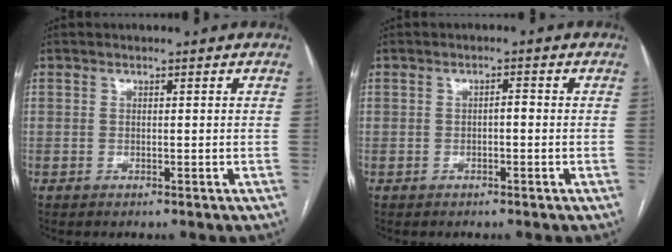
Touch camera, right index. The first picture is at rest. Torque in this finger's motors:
{"motor_torque": [0.24, -0.07, 0.08, 0.03]}